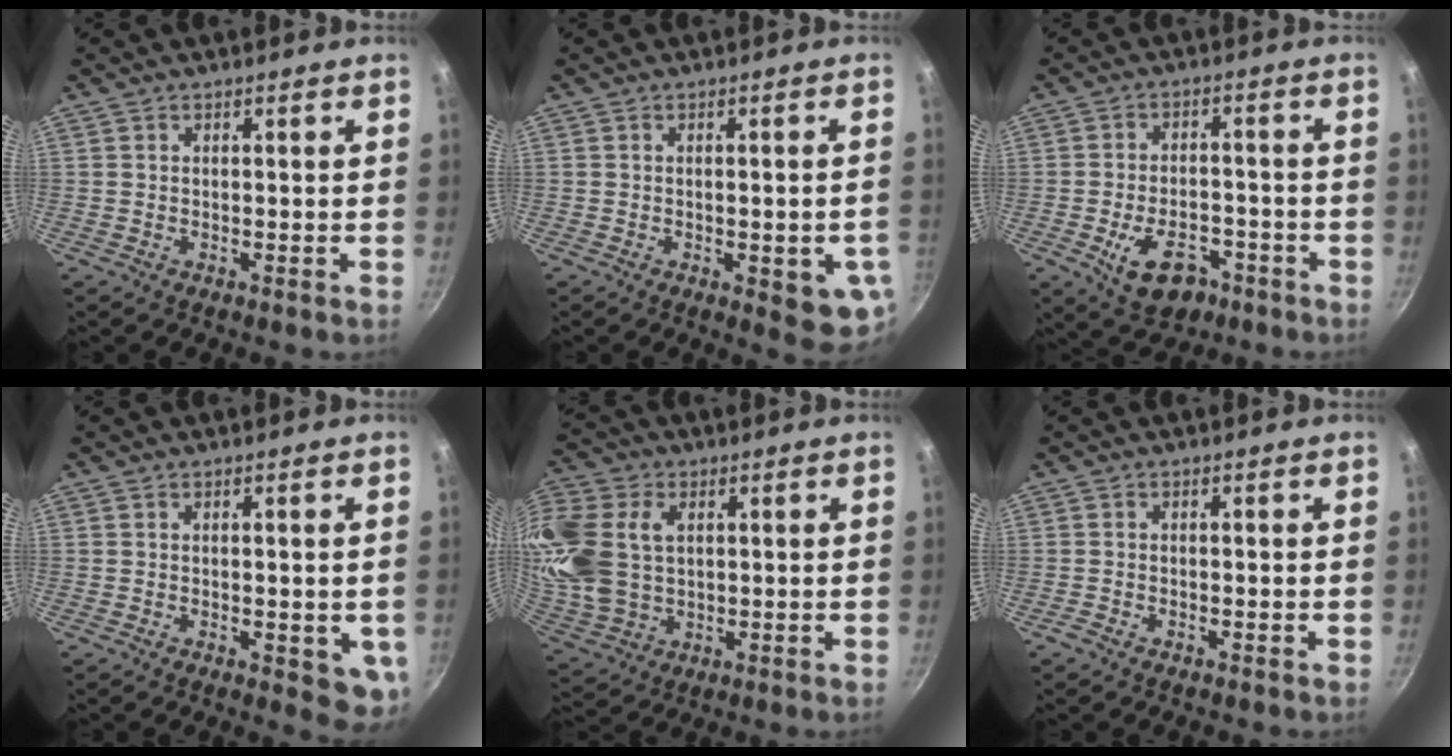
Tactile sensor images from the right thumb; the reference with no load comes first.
{"total": 8.6, "force": [-2.1, 2.8, 7.9], "torque": [-0.079, -0.006, -0.022]}
{"total": 9.9, "force": [-4.7, 6.0, 6.3], "torque": [-0.080, 0.023, -0.066]}
{"total": 6.1, "force": [-1.0, 2.4, 5.5], "torque": [-0.059, -0.015, -0.010]}
{"total": 19.0, "force": [3.7, 13.6, 12.7], "torque": [-0.290, 0.006, 0.077]}
{"total": 0.8, "force": [-0.7, 0.2, 0.3], "torque": [-0.019, 0.005, -0.017]}